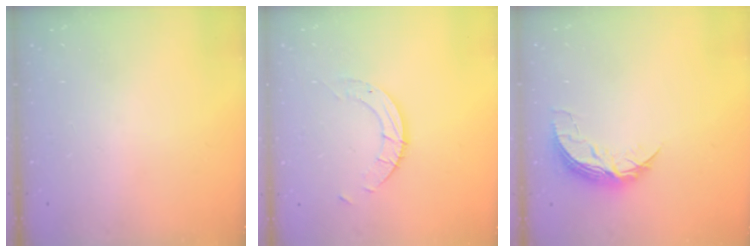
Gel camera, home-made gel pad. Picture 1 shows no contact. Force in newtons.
{"total": 4.9, "press": 4.9, "slide": 0.3}
{"total": 8.0, "press": 8.0, "slide": 0.6}